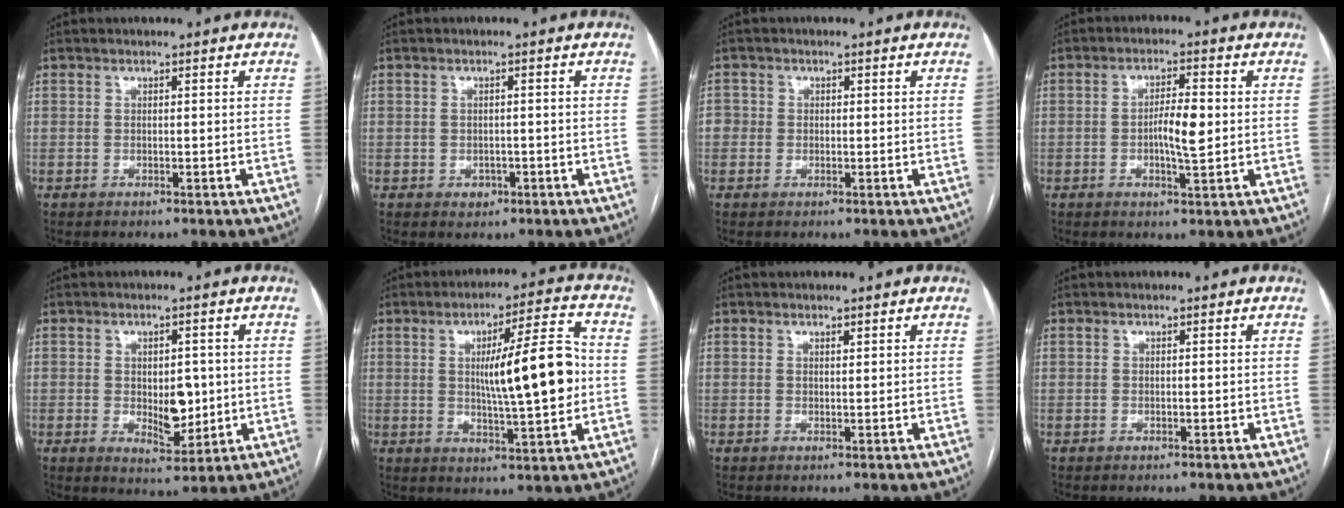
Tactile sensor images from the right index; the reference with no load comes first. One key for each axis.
{"total": 1.8, "fx": -0.8, "fy": 1.5, "fz": 0.7, "tx": -0.006, "ty": 0.004, "tz": -0.005}
{"total": 2.4, "fx": -0.1, "fy": 2.4, "fz": 0.5, "tx": 0.001, "ty": 0.011, "tz": -0.003}
{"total": 5.2, "fx": -0.2, "fy": 1.0, "fz": 5.0, "tx": -0.090, "ty": 0.001, "tz": -0.004}
{"total": 6.1, "fx": -0.1, "fy": 3.1, "fz": 5.2, "tx": -0.074, "ty": -0.003, "tz": 0.010}
{"total": 13.2, "fx": 0.5, "fy": 1.5, "fz": 13.1, "tx": -0.199, "ty": 0.010, "tz": 0.009}
{"total": 0.5, "fx": 0.4, "fy": 0.1, "fz": 0.3, "tx": -0.008, "ty": -0.002, "tz": 0.007}
{"total": 0.0}